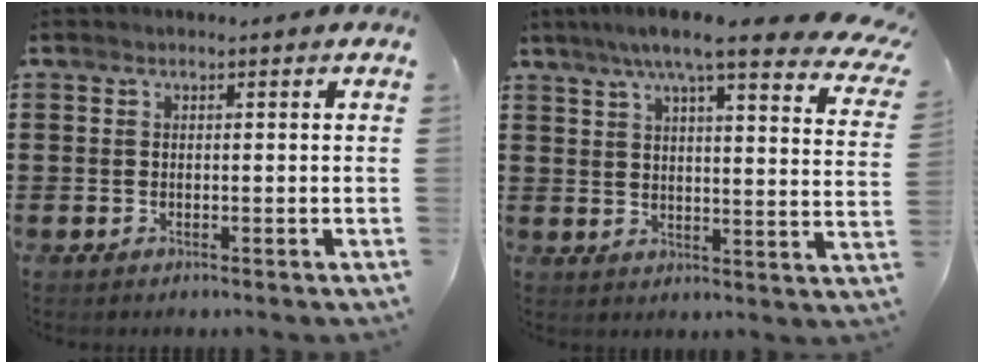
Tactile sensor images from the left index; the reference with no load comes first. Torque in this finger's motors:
{"motor_torque": [1.46, -0.68, 1.05, 0.15]}